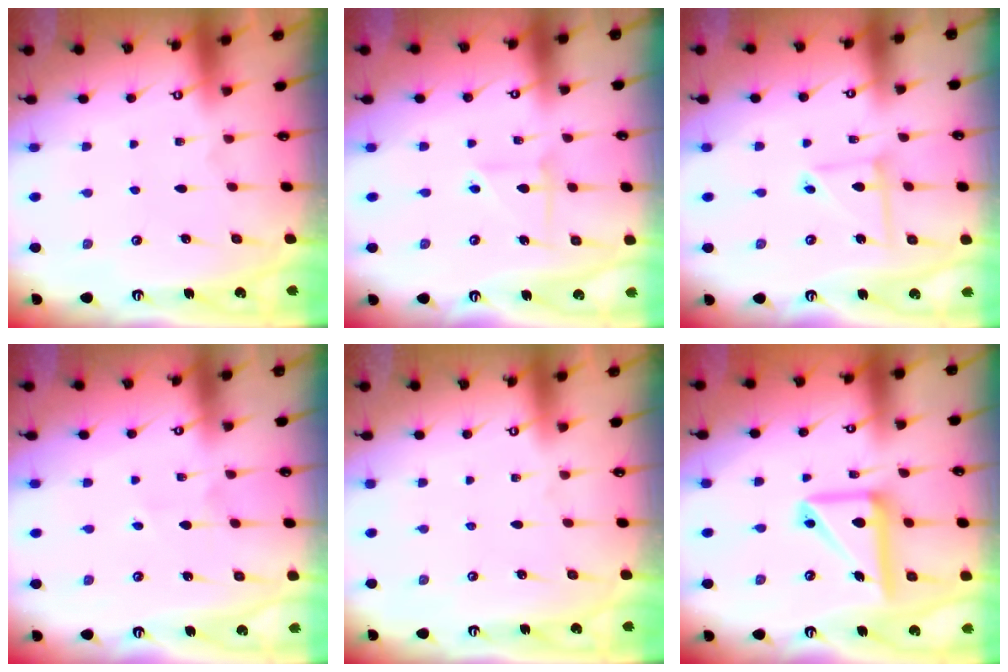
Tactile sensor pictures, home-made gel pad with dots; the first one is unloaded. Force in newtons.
{"total": 4.5, "press": 4.4, "slide": 0.7}
{"total": 6.3, "press": 6.3, "slide": 0.5}
{"total": 2.7, "press": 2.6, "slide": 0.9}
{"total": 0.0}
{"total": 14.1, "press": 14.0, "slide": 1.8}